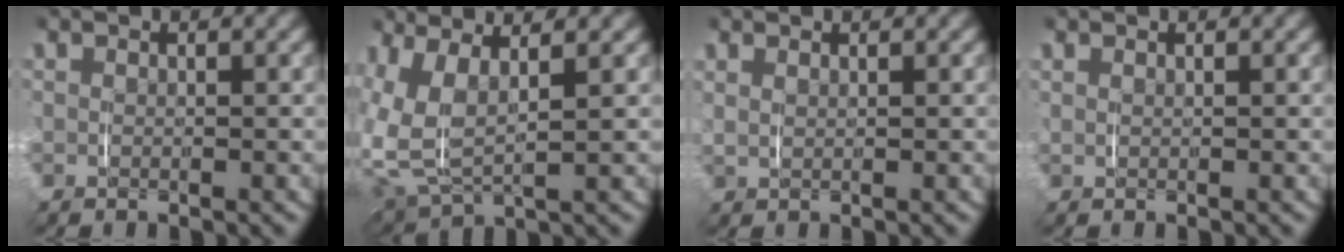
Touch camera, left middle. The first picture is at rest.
{"total": 9.6, "force": [1.1, 7.5, 5.9], "torque": [-0.172, -0.021, 0.020]}
{"total": 1.3, "force": [0.8, 0.7, 0.7], "torque": [-0.019, 0.004, 0.015]}
{"total": 0.6, "force": [0.4, 0.3, 0.4], "torque": [-0.008, 0.002, 0.008]}